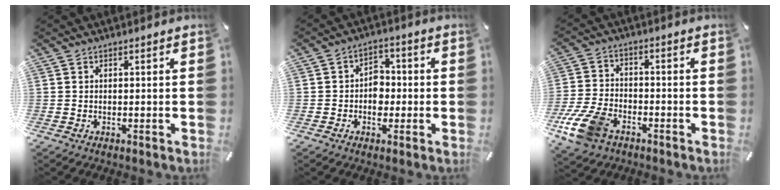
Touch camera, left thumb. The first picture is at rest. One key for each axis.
{"total": 5.5, "fx": -1.3, "fy": 4.5, "fz": 2.9, "tx": -0.037, "ty": 0.007, "tz": -0.026}
{"total": 11.5, "fx": -6.3, "fy": 7.1, "fz": 6.6, "tx": -0.146, "ty": 0.025, "tz": -0.115}